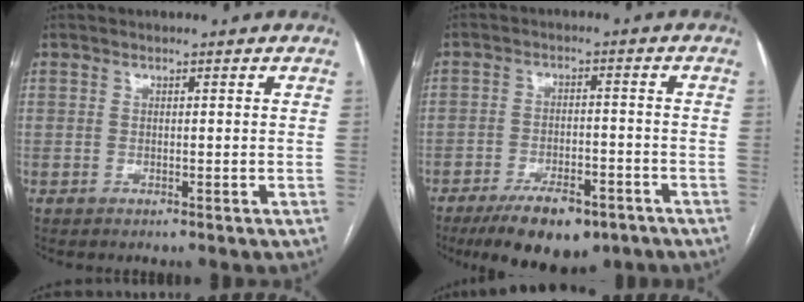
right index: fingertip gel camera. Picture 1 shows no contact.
{"total": 10.5, "force": [-7.4, 3.9, 6.4], "torque": [-0.101, -0.009, -0.118]}